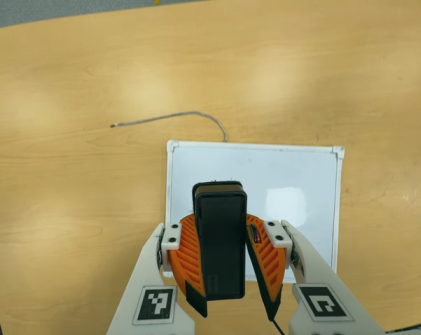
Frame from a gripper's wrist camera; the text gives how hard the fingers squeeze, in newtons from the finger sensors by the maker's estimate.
{"total": 9.5, "left": 9.3, "right": 9.7}